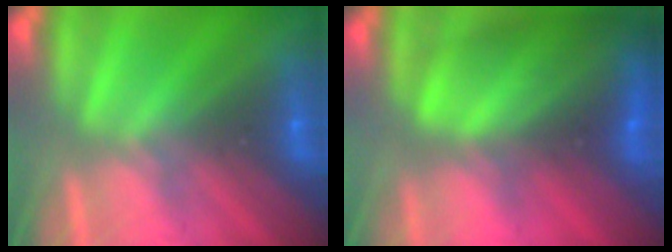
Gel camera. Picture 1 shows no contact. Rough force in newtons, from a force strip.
{"total": 8.2}